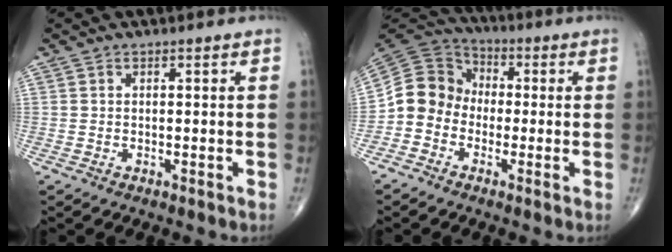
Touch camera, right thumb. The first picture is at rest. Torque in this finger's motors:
{"motor_torque": [0.03, 0.03, 0.04, -0.20, 0.05]}